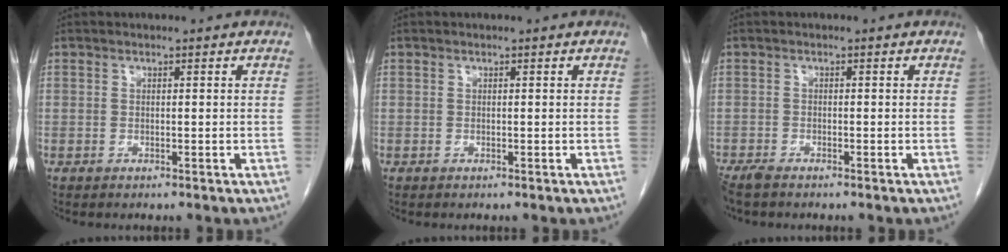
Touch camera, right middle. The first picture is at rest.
{"total": 0.0}
{"total": 2.5, "force": [-2.1, 0.5, 1.2], "torque": [-0.027, -0.007, -0.038]}